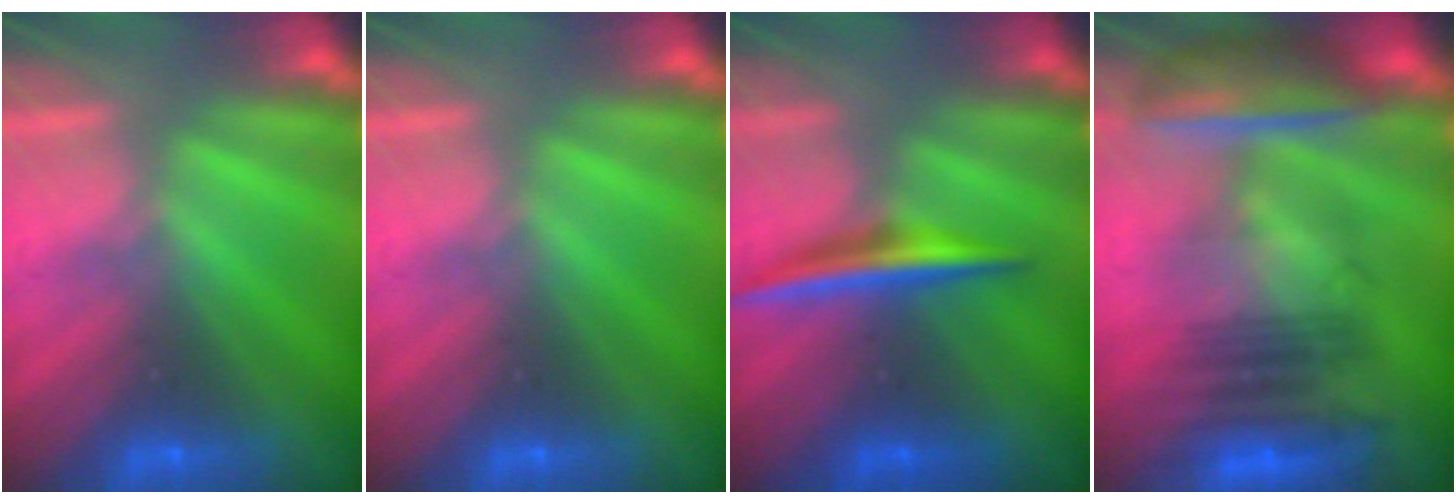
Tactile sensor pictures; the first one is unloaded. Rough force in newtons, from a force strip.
{"total": 0.0}
{"total": 1.9}
{"total": 7.3}